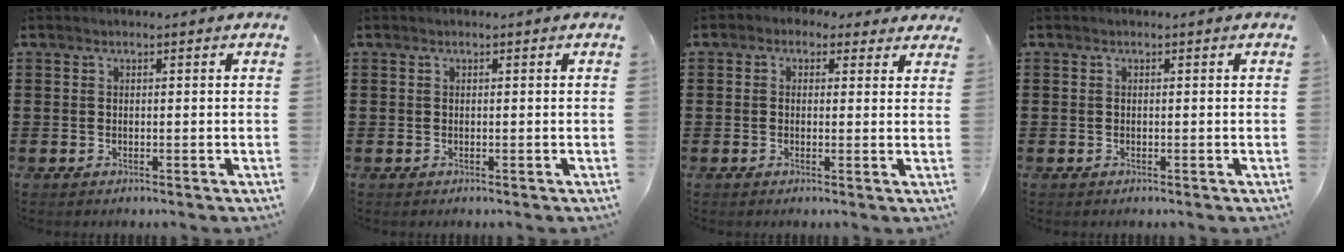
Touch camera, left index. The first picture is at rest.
{"total": 0.0}
{"total": 1.8, "force": [0.9, 1.4, 0.6], "torque": [-0.018, 0.009, 0.015]}
{"total": 0.0}